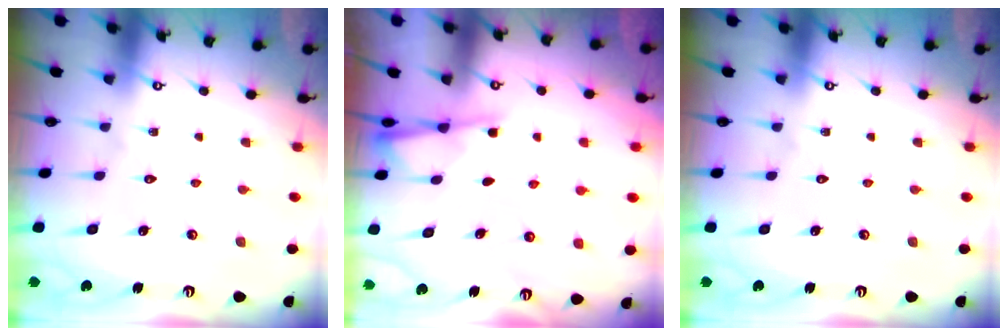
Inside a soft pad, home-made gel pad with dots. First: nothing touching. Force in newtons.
{"total": 3.4, "press": 3.4, "slide": 0.6}
{"total": 0.0}